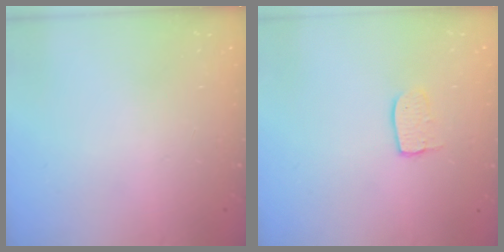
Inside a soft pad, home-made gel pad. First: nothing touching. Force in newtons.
{"total": 6.0, "press": 6.0, "slide": 0.3}